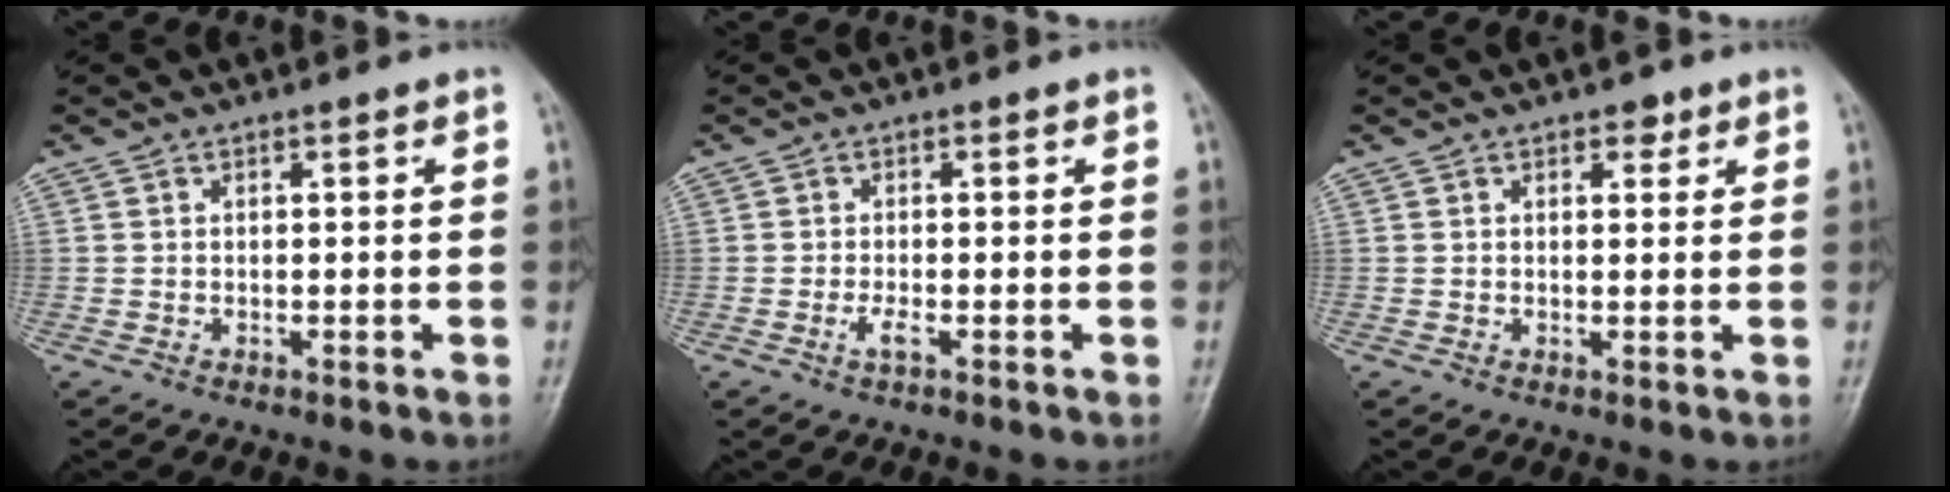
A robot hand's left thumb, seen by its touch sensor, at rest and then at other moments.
{"total": 1.8, "force": [-0.8, 0.5, 1.6], "torque": [-0.035, -0.001, -0.019]}
{"total": 2.1, "force": [1.3, 1.3, 1.0], "torque": [0.001, -0.005, 0.014]}